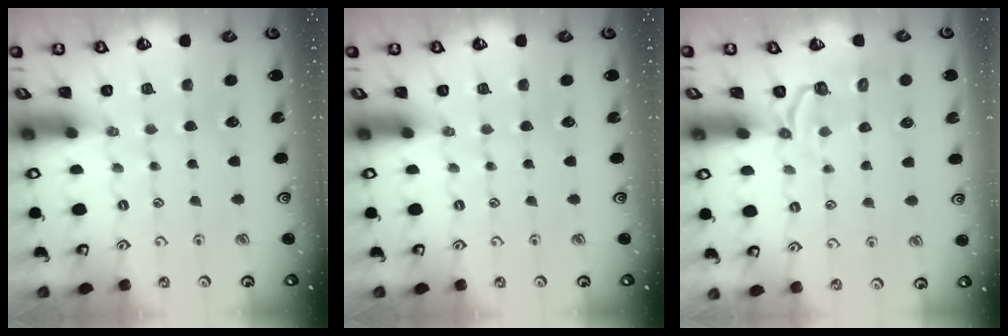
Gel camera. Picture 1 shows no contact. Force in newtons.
{"total": 0.0}
{"total": 3.1, "press": 1.6, "slide": 2.6}